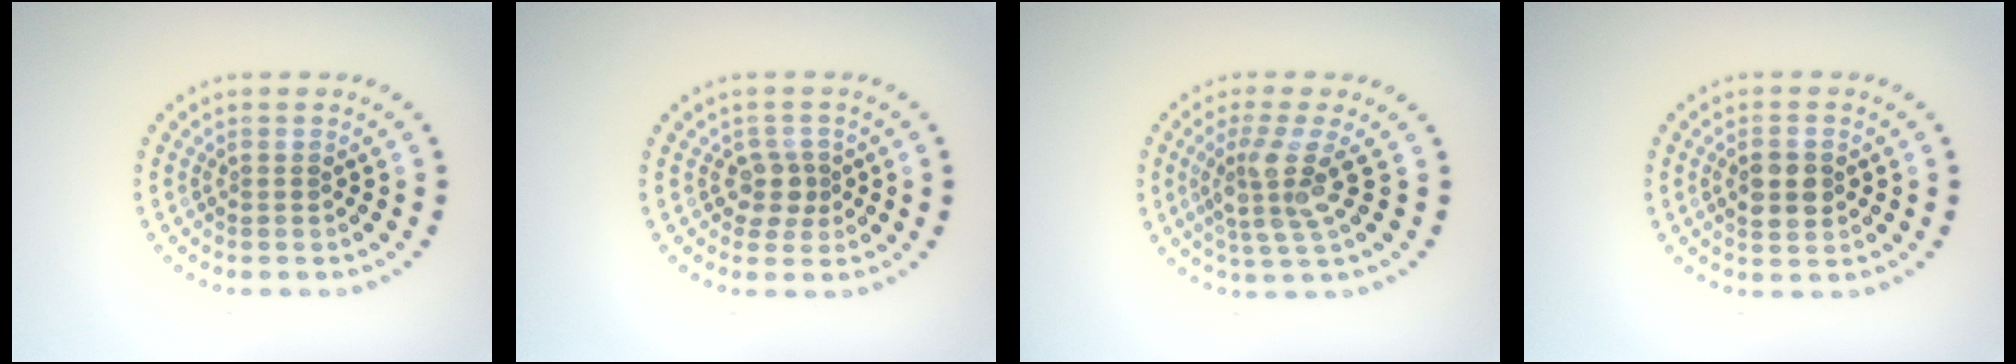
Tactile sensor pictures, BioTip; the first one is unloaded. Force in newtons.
{"total": 2.1, "press": 1.7, "slide": 1.3}
{"total": 3.8, "press": 2.9, "slide": 2.5}
{"total": 2.9, "press": 2.9, "slide": 0.0}